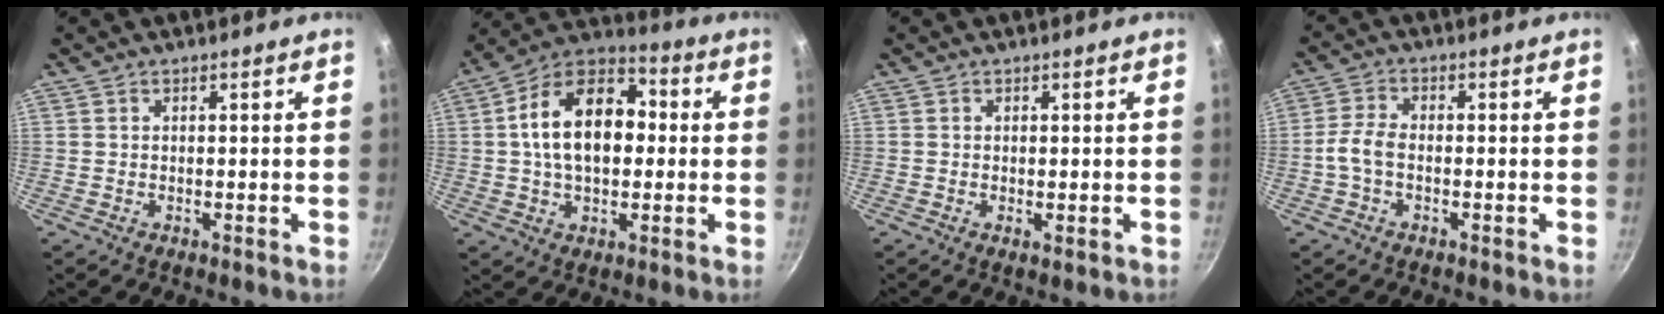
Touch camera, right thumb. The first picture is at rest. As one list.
[{"total": 17.3, "force": [1.2, 11.2, 13.1], "torque": [-0.185, 0.034, 0.003]}, {"total": 1.0, "force": [-0.1, 0.4, 0.9], "torque": [-0.014, -0.004, -0.002]}, {"total": 4.0, "force": [-1.2, 2.1, 3.2], "torque": [-0.074, 0.017, -0.034]}]